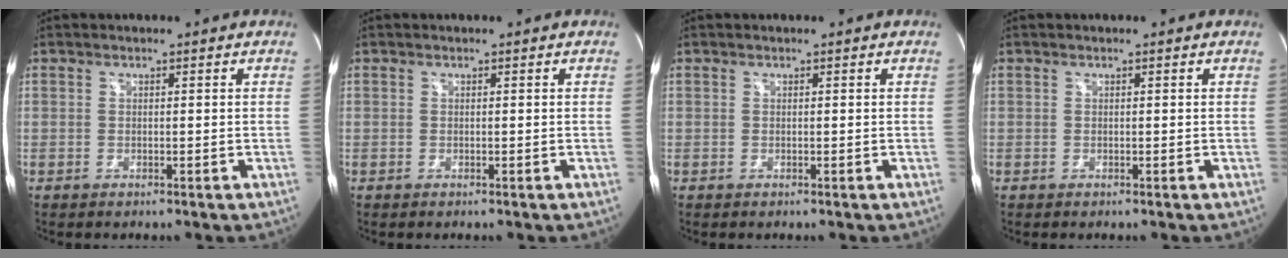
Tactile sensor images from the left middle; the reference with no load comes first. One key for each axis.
{"total": 0.0}
{"total": 0.0}
{"total": 0.0}